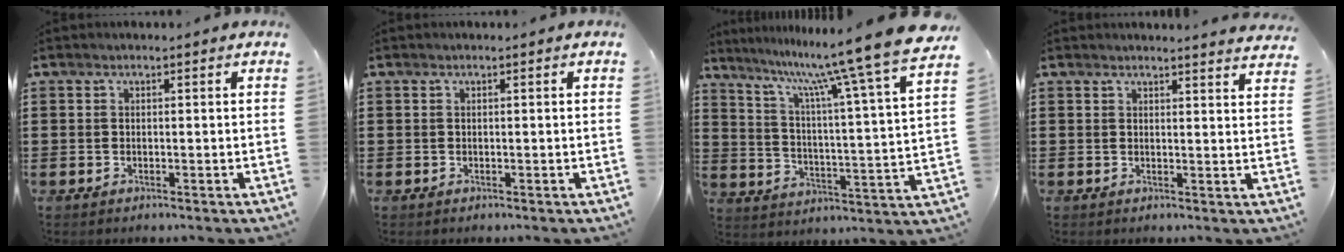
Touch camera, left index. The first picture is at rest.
{"total": 0.0}
{"total": 11.4, "force": [9.6, -1.7, 5.9], "torque": [-0.127, -0.082, 0.144]}
{"total": 2.4, "force": [2.3, -0.4, 0.1], "torque": [0.000, -0.013, 0.042]}